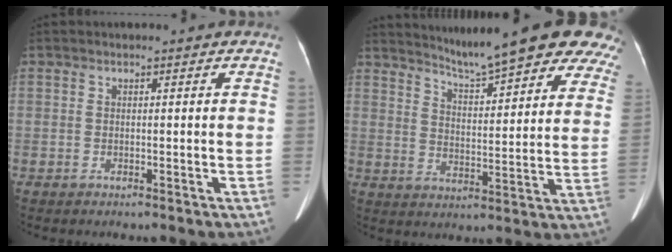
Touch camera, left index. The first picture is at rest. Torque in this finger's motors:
{"motor_torque": [1.01, -1.13, 0.24, 0.12]}